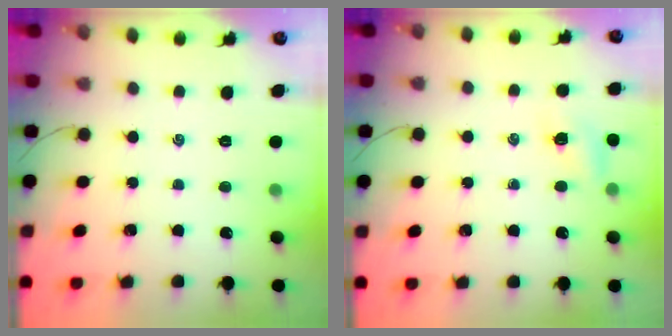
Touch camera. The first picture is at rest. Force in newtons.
{"total": 5.2, "press": 5.1, "slide": 1.1}